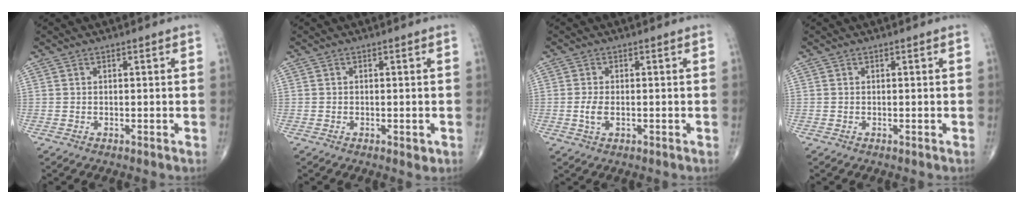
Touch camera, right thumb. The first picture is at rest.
{"total": 1.4, "force": [-0.5, 0.7, 1.1], "torque": [-0.011, -0.002, -0.006]}
{"total": 2.9, "force": [-0.5, 1.5, 2.4], "torque": [-0.054, -0.001, -0.011]}
{"total": 0.0}